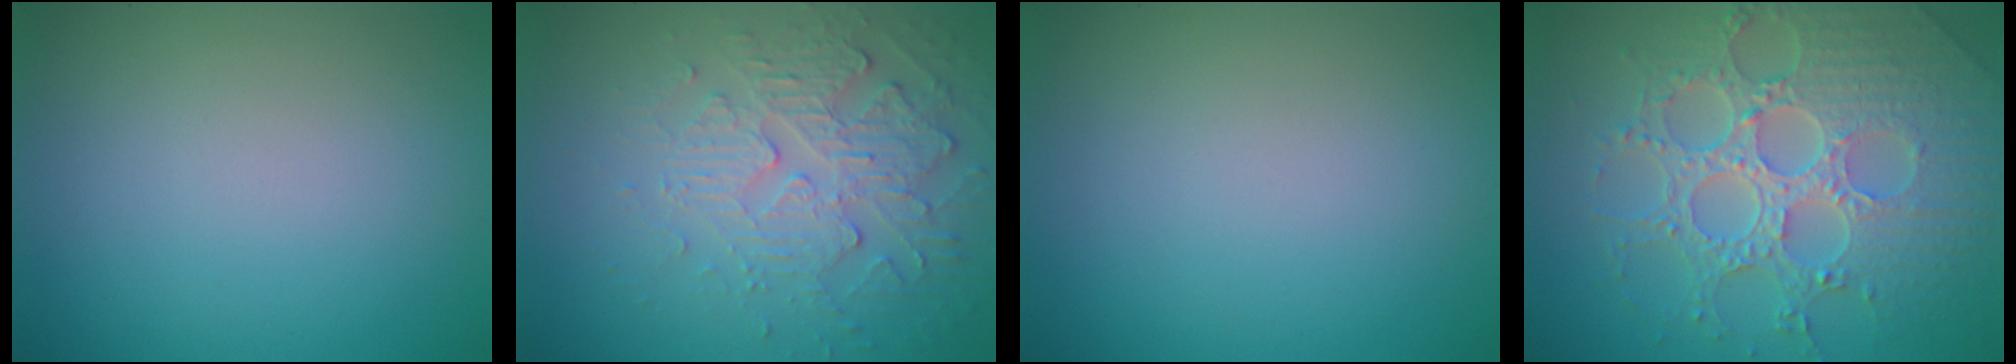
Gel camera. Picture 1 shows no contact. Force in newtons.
{"total": 4.2, "press": 3.5, "slide": 2.3}
{"total": 0.0}
{"total": 8.1, "press": 6.0, "slide": 5.5}